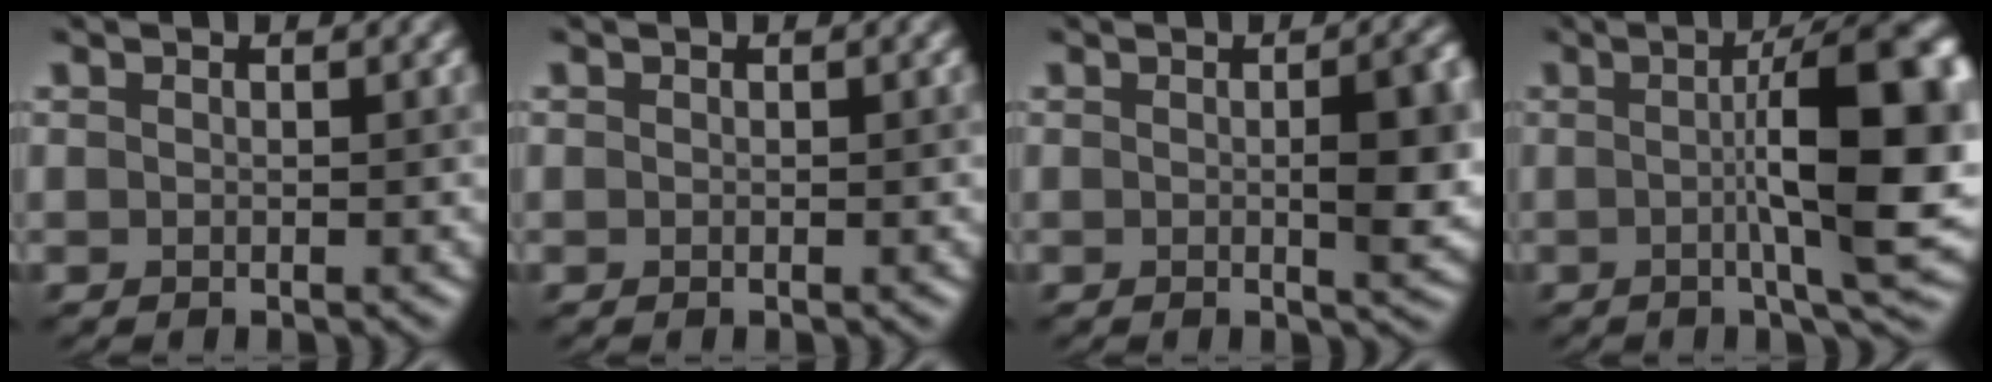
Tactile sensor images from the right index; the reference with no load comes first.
{"total": 0.0}
{"total": 4.4, "force": [0.0, 0.9, 4.3], "torque": [-0.056, -0.001, 0.001]}
{"total": 12.7, "force": [0.5, 3.0, 12.3], "torque": [-0.148, 0.009, 0.005]}